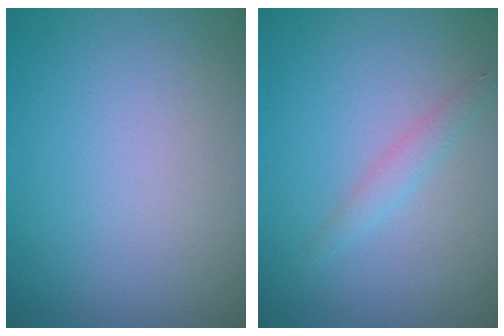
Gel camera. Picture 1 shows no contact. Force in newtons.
{"total": 1.4, "press": 1.4, "slide": 0.0}